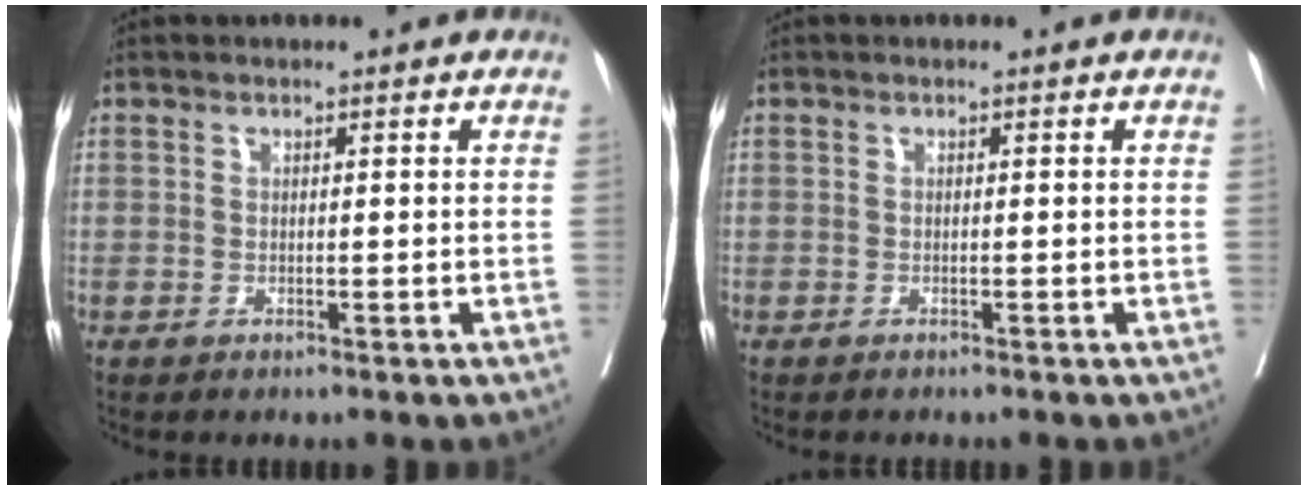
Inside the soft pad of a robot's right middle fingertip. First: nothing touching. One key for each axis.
{"total": 1.1, "fx": -1.0, "fy": 0.2, "fz": 0.3, "tx": -0.009, "ty": -0.003, "tz": -0.015}